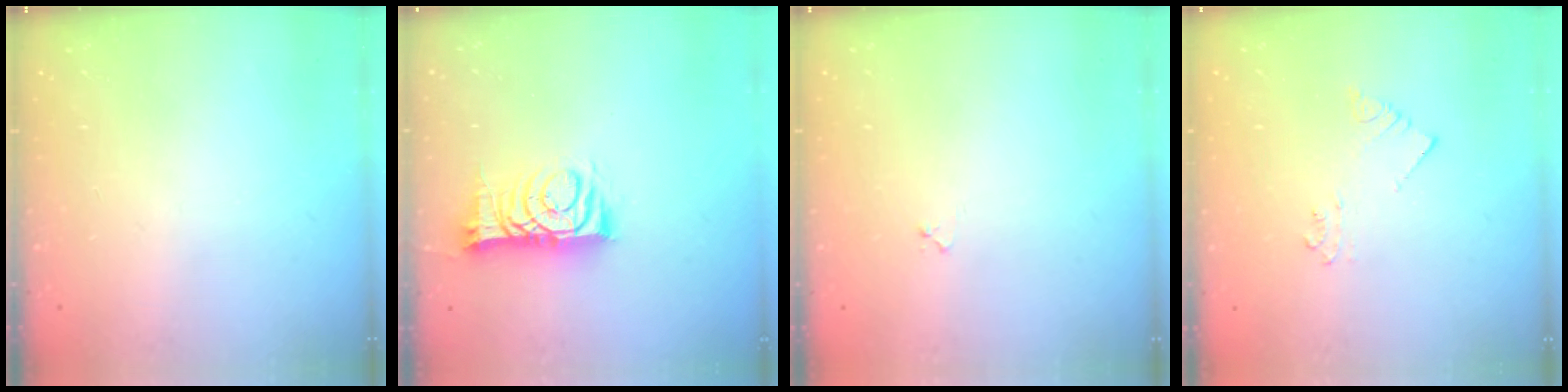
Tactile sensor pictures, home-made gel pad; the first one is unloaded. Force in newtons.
{"total": 9.2, "press": 9.2, "slide": 0.1}
{"total": 3.4, "press": 3.4, "slide": 0.4}
{"total": 2.5, "press": 2.5, "slide": 0.2}